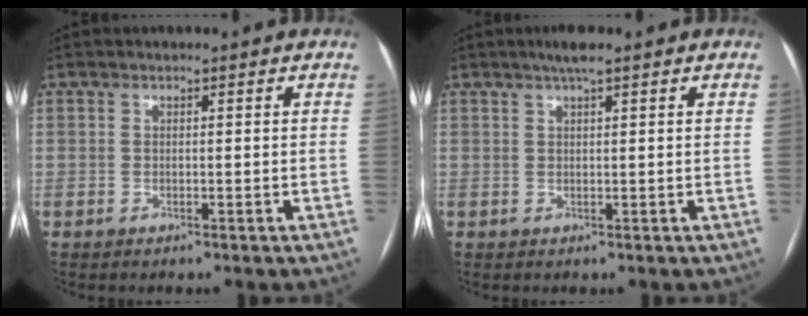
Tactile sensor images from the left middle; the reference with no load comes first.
{"total": 2.4, "force": [1.7, 0.0, 1.8], "torque": [-0.037, 0.008, 0.030]}